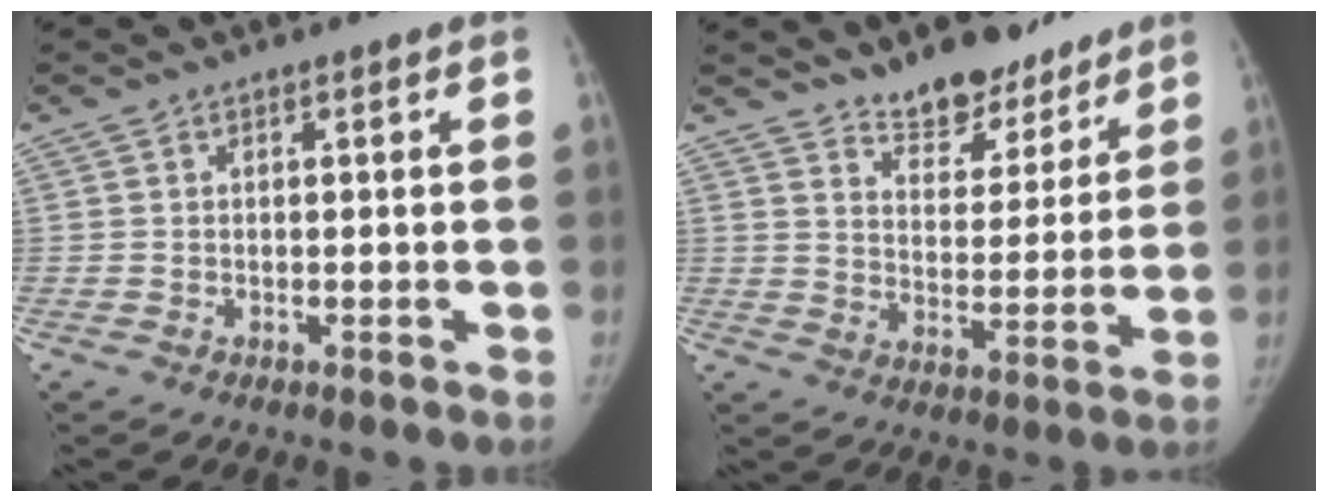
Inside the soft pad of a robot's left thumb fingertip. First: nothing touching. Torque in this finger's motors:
{"motor_torque": [0.07, 0.03, 0.24, -0.01, 0.00]}